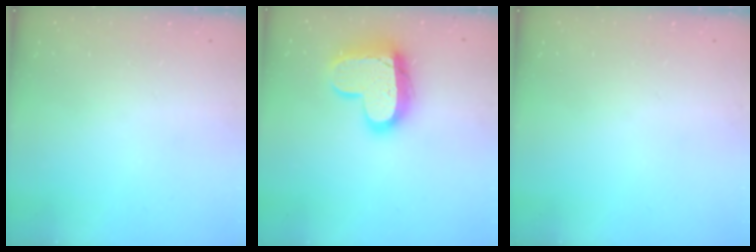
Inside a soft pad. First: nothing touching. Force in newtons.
{"total": 17.3, "press": 17.2, "slide": 1.4}
{"total": 0.0}